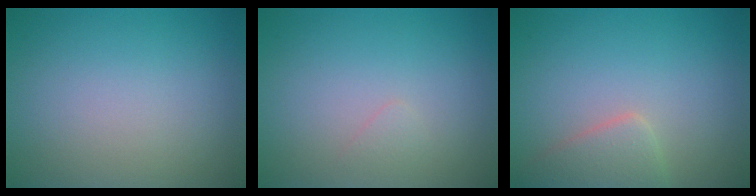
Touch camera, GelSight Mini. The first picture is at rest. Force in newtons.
{"total": 0.6, "press": 0.6, "slide": 0.1}
{"total": 2.7, "press": 2.7, "slide": 0.1}